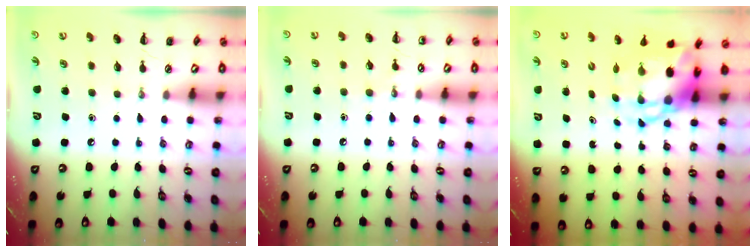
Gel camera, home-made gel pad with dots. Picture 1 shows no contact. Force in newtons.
{"total": 5.5, "press": 5.3, "slide": 1.5}
{"total": 7.1, "press": 6.8, "slide": 1.9}